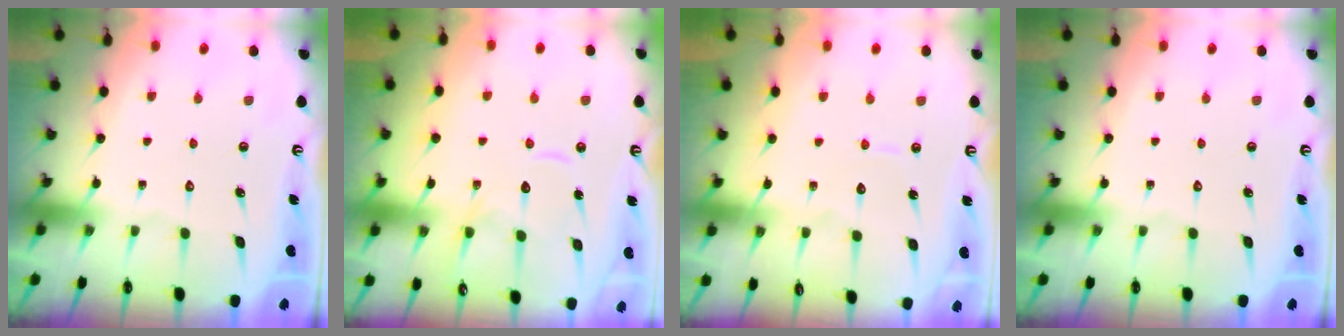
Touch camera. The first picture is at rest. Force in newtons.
{"total": 12.2, "press": 12.1, "slide": 1.1}
{"total": 4.1, "press": 4.1, "slide": 0.2}
{"total": 0.0}